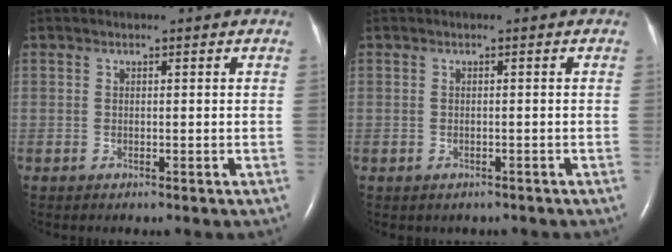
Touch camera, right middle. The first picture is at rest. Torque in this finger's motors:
{"motor_torque": [-0.10, 0.04, 0.02, 0.00]}